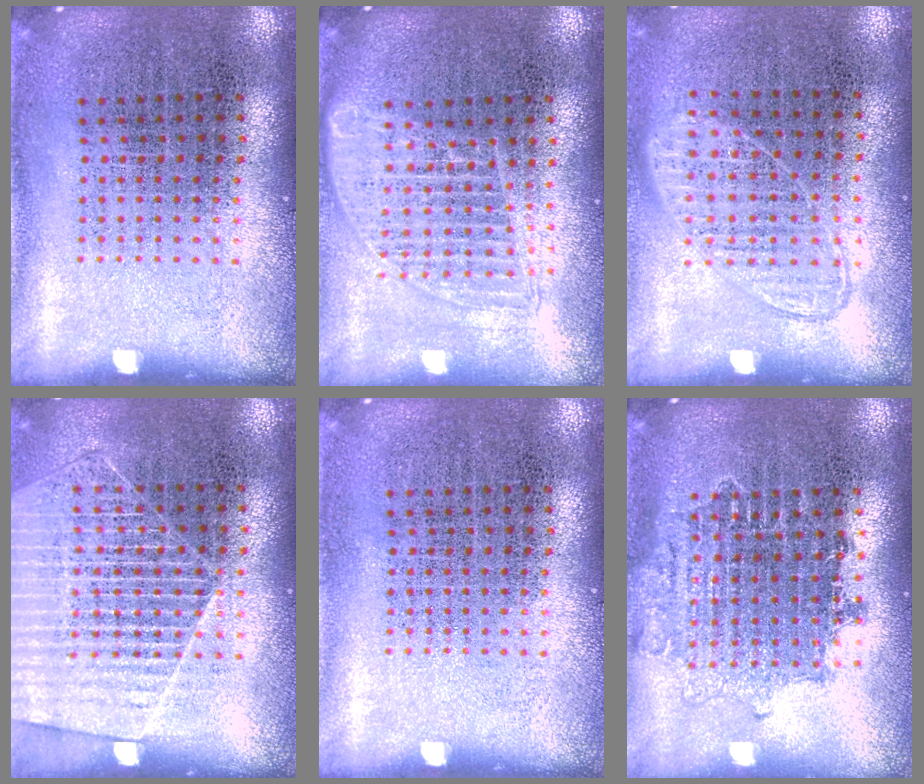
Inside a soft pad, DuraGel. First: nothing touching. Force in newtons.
{"total": 1.6, "press": 1.4, "slide": 0.8}
{"total": 1.0, "press": 0.9, "slide": 0.3}
{"total": 1.6, "press": 1.4, "slide": 0.7}
{"total": 0.0}
{"total": 1.6, "press": 1.3, "slide": 0.9}